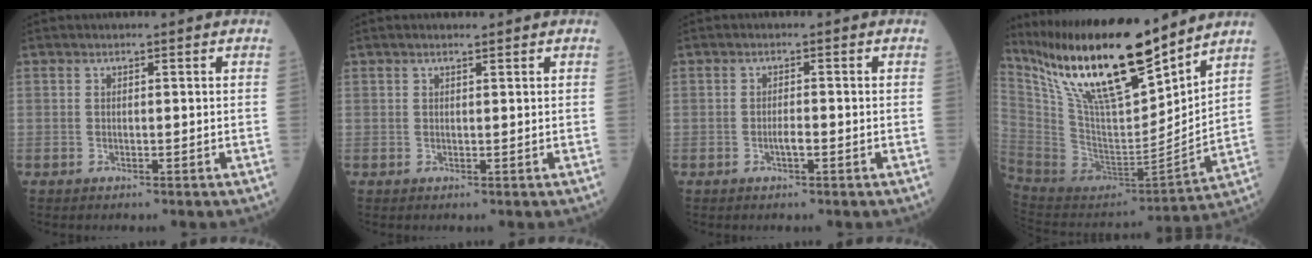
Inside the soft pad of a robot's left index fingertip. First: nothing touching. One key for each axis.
{"total": 1.0, "fx": 0.8, "fy": 0.1, "fz": 0.6, "tx": -0.013, "ty": 0.007, "tz": 0.015}
{"total": 1.5, "fx": -0.6, "fy": 0.2, "fz": 1.3, "tx": -0.026, "ty": 0.001, "tz": -0.011}
{"total": 22.2, "fx": 17.1, "fy": 3.7, "fz": 13.8, "tx": -0.246, "ty": -0.006, "tz": 0.319}